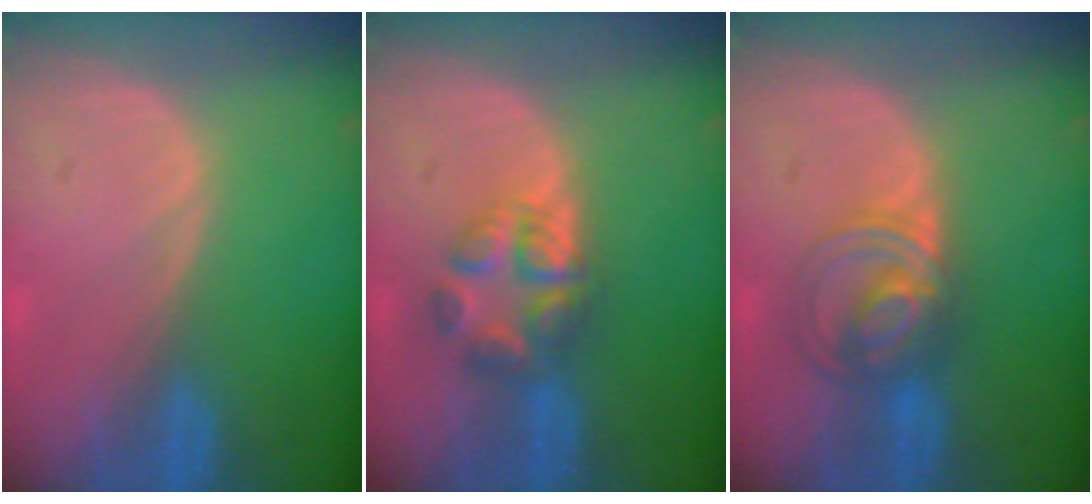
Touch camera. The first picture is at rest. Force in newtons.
{"total": 5.7, "press": 5.5, "slide": 1.2}
{"total": 5.9, "press": 5.9, "slide": 0.9}